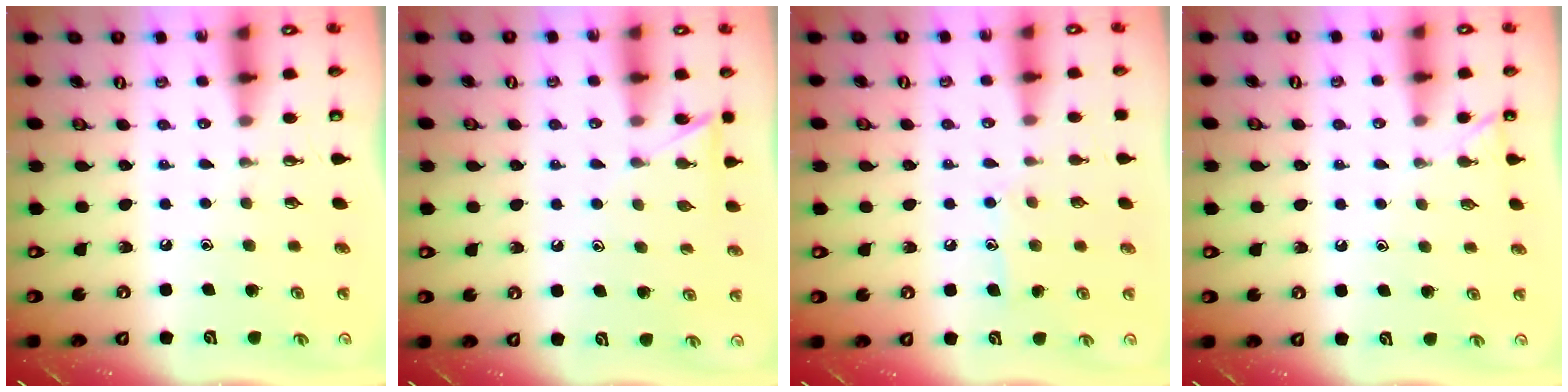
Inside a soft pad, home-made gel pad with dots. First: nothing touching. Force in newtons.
{"total": 6.8, "press": 6.8, "slide": 0.5}
{"total": 7.1, "press": 7.1, "slide": 0.6}
{"total": 2.2, "press": 2.2, "slide": 0.3}